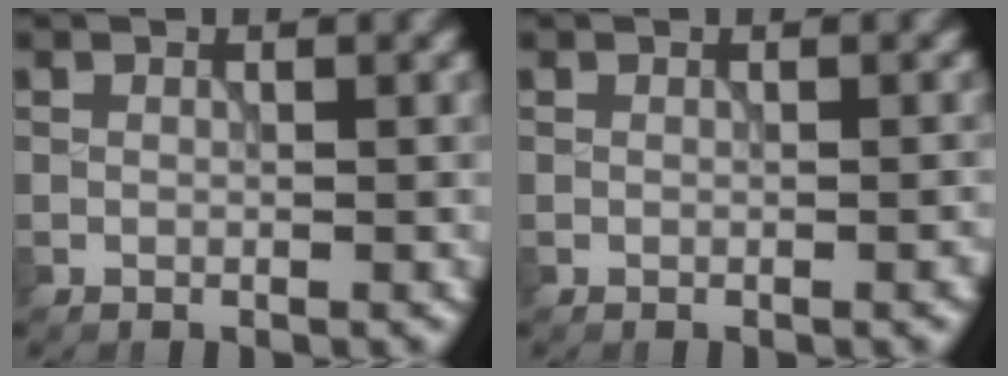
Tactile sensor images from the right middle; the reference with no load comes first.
{"total": 0.5, "force": [-0.3, 0.1, 0.4], "torque": [-0.005, 0.001, -0.002]}